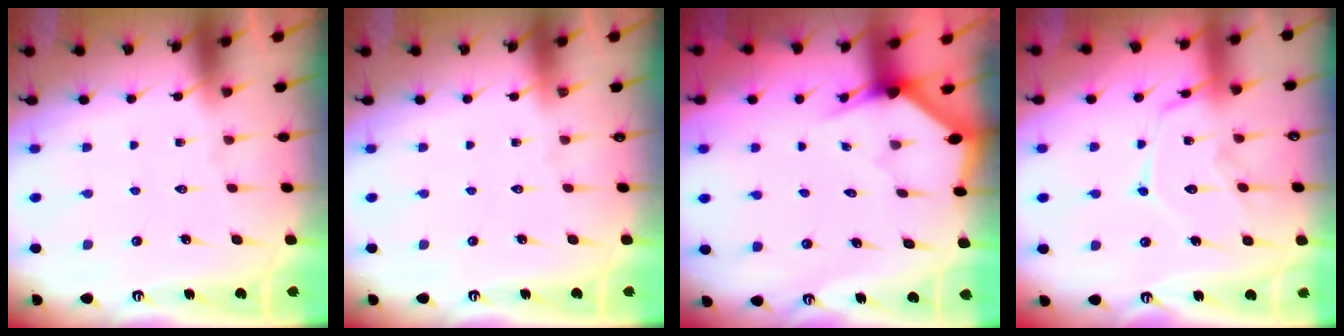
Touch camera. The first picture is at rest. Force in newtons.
{"total": 0.0}
{"total": 2.2, "press": 2.2, "slide": 0.1}
{"total": 12.1, "press": 12.1, "slide": 0.8}